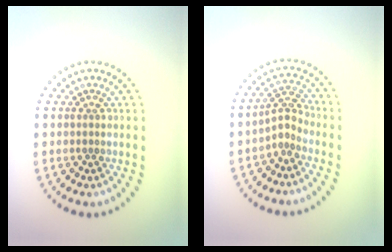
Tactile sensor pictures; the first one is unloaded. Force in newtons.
{"total": 2.2, "press": 1.5, "slide": 1.5}